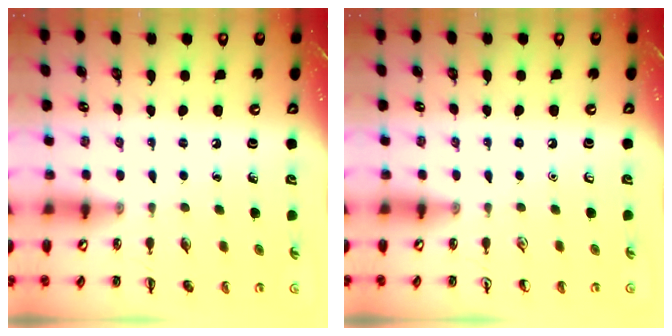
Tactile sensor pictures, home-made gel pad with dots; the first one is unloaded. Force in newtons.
{"total": 0.0}